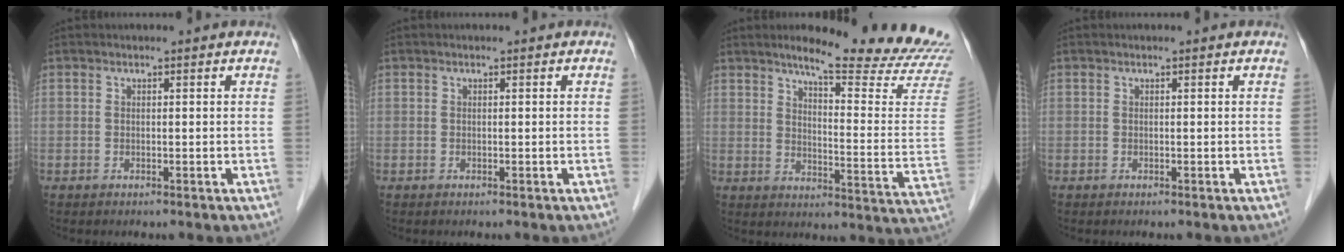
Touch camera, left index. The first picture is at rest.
{"total": 0.0}
{"total": 19.5, "force": [17.6, -0.4, 8.3], "torque": [-0.116, -0.108, 0.209]}
{"total": 0.0}